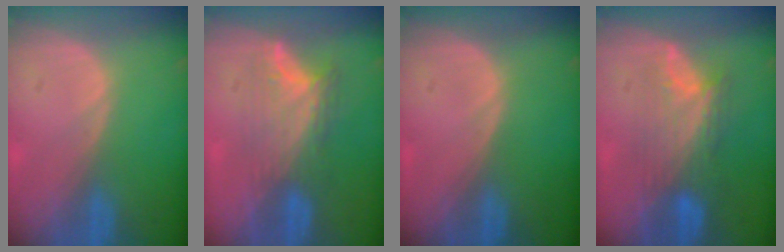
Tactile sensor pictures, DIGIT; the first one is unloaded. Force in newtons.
{"total": 7.9, "press": 6.8, "slide": 4.1}
{"total": 0.0}
{"total": 7.6, "press": 7.2, "slide": 2.3}